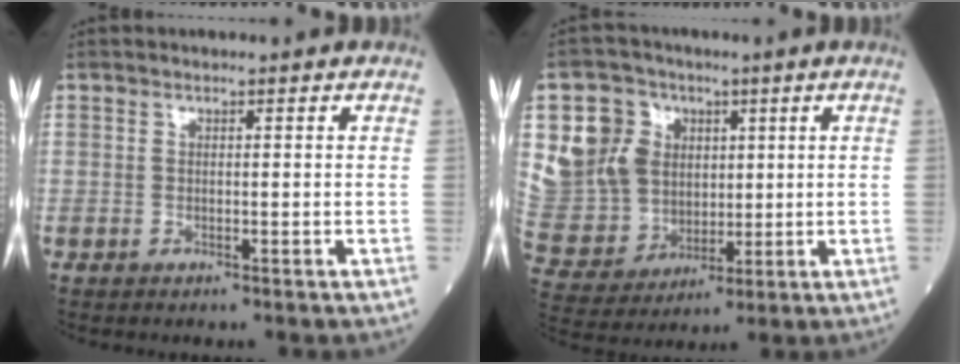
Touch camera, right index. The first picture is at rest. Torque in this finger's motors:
{"motor_torque": [0.17, 0.09, 0.08, 0.06]}